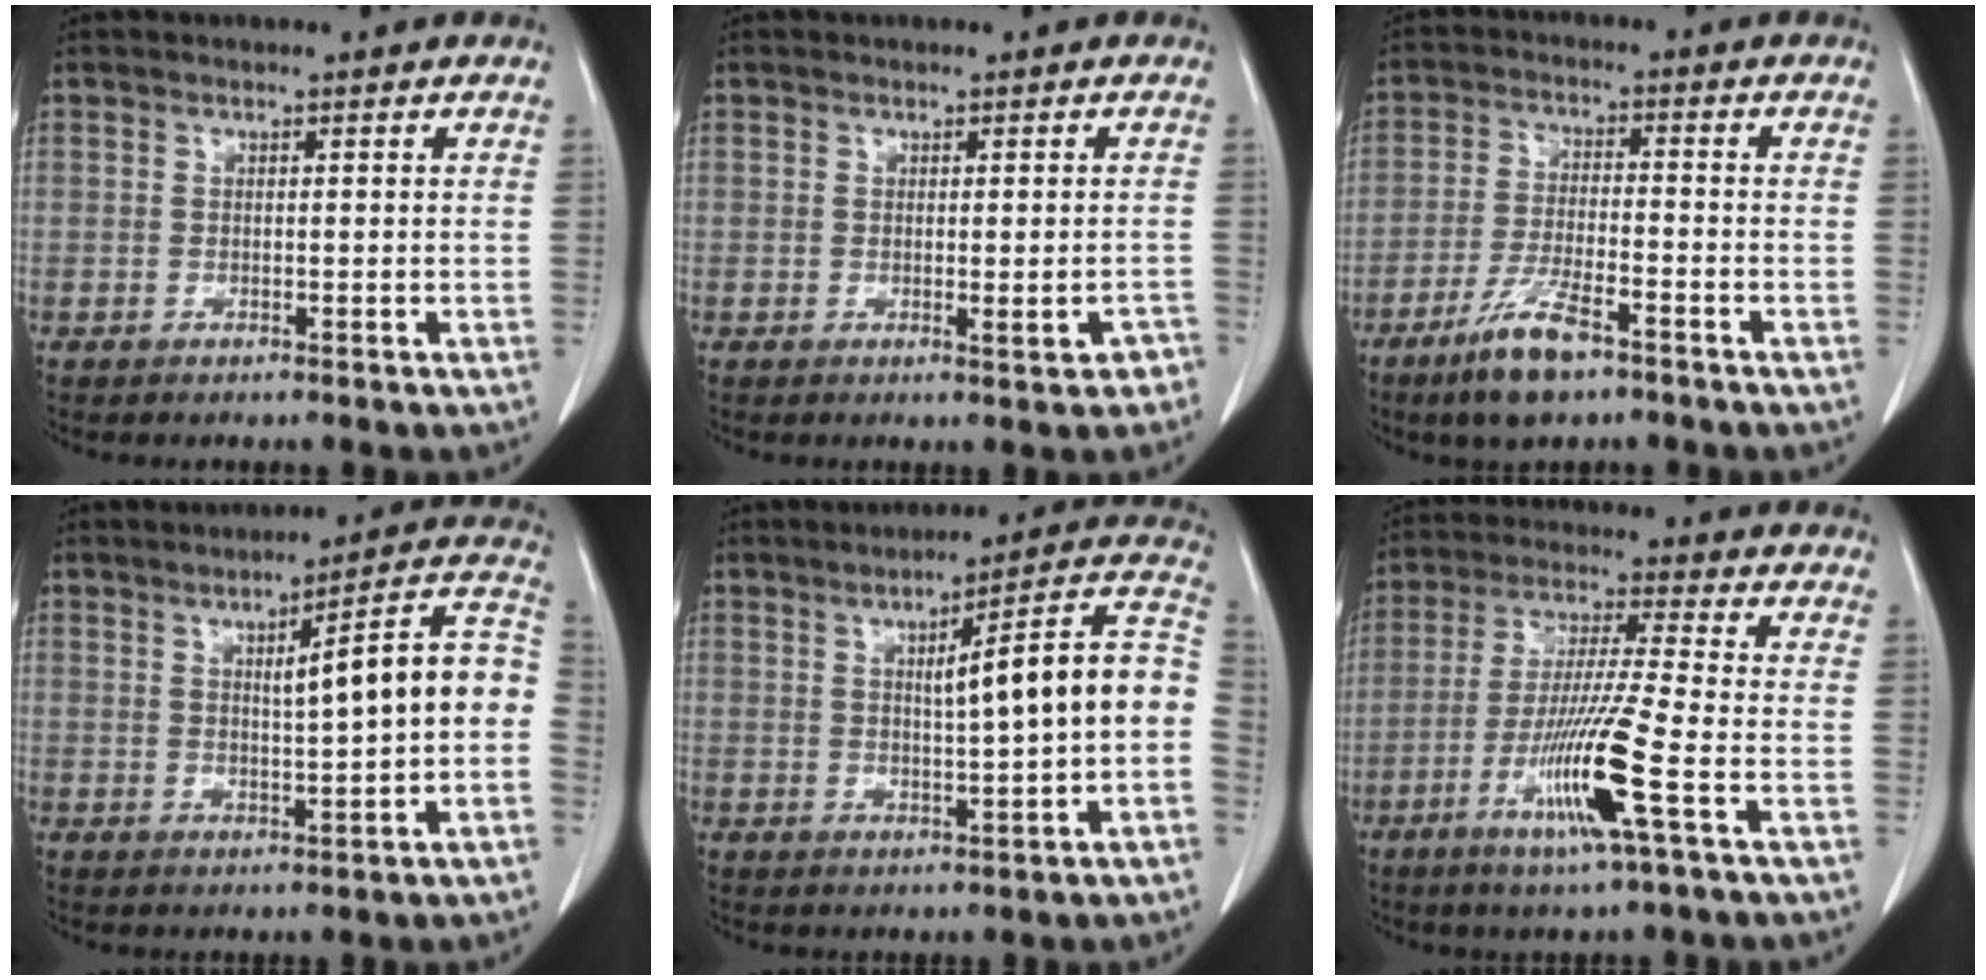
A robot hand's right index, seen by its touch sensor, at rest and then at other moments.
{"total": 2.9, "force": [-1.2, 0.8, 2.5], "torque": [-0.019, -0.002, -0.012]}
{"total": 8.5, "force": [-5.7, 1.7, 6.1], "torque": [-0.118, -0.013, -0.103]}
{"total": 11.6, "force": [0.3, 1.1, 11.5], "torque": [-0.145, 0.030, 0.001]}
{"total": 13.3, "force": [0.2, 0.7, 13.3], "torque": [-0.169, 0.031, -0.001]}
{"total": 12.6, "force": [-5.0, -0.9, 11.5], "torque": [-0.226, -0.021, -0.098]}